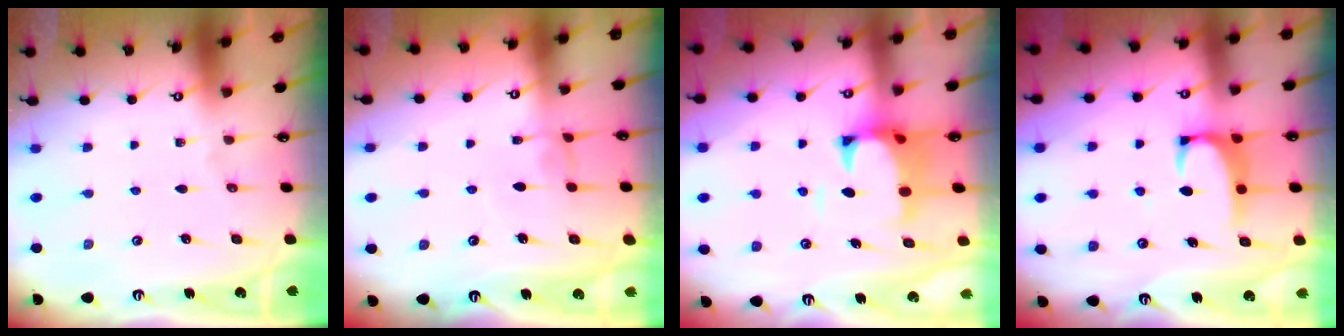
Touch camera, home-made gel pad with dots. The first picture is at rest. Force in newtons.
{"total": 1.0, "press": 0.7, "slide": 0.7}
{"total": 2.6, "press": 2.4, "slide": 1.1}
{"total": 1.8, "press": 1.7, "slide": 0.6}